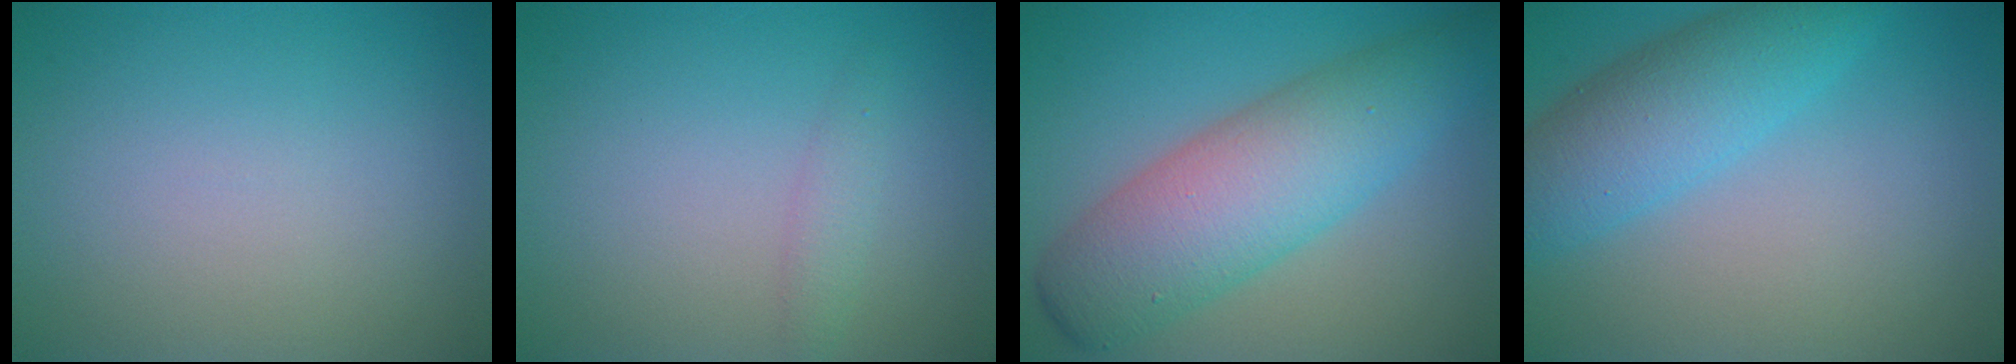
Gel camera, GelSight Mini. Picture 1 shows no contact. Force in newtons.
{"total": 1.3, "press": 1.3, "slide": 0.0}
{"total": 8.2, "press": 8.2, "slide": 0.3}
{"total": 5.9, "press": 5.9, "slide": 0.3}